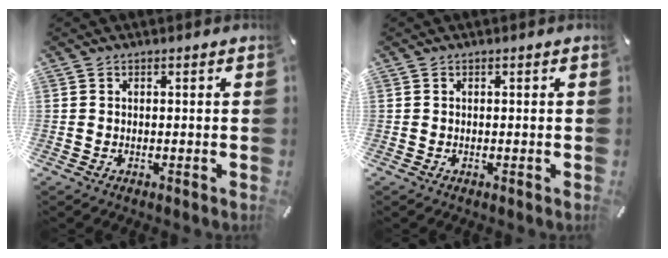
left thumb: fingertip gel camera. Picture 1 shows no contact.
{"total": 0.0}